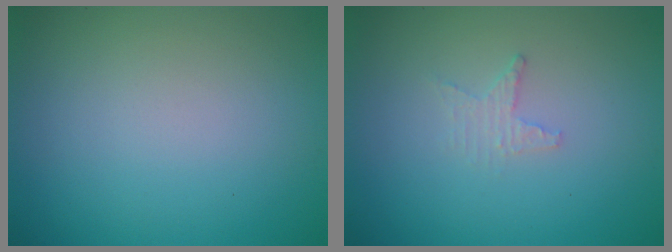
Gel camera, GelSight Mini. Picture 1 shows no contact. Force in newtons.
{"total": 1.2, "press": 1.2, "slide": 0.4}